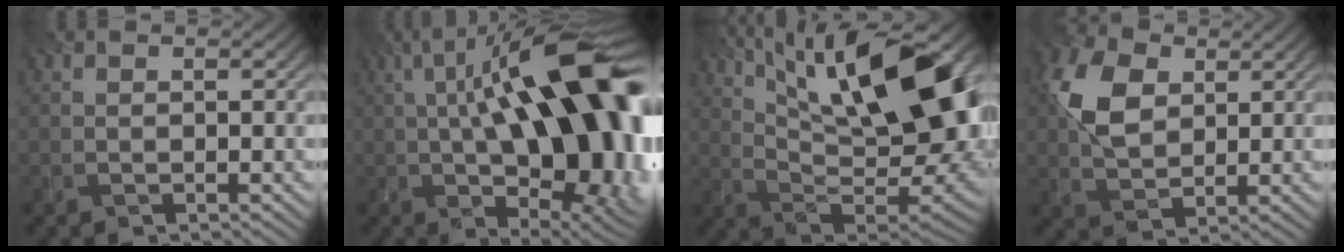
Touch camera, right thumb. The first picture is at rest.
{"total": 20.6, "force": [1.8, 8.3, 18.8], "torque": [-0.271, 0.046, 0.016]}
{"total": 17.2, "force": [7.2, 5.9, 14.5], "torque": [-0.232, 0.016, 0.129]}
{"total": 8.6, "force": [2.6, 5.6, 5.9], "torque": [-0.139, 0.012, 0.048]}